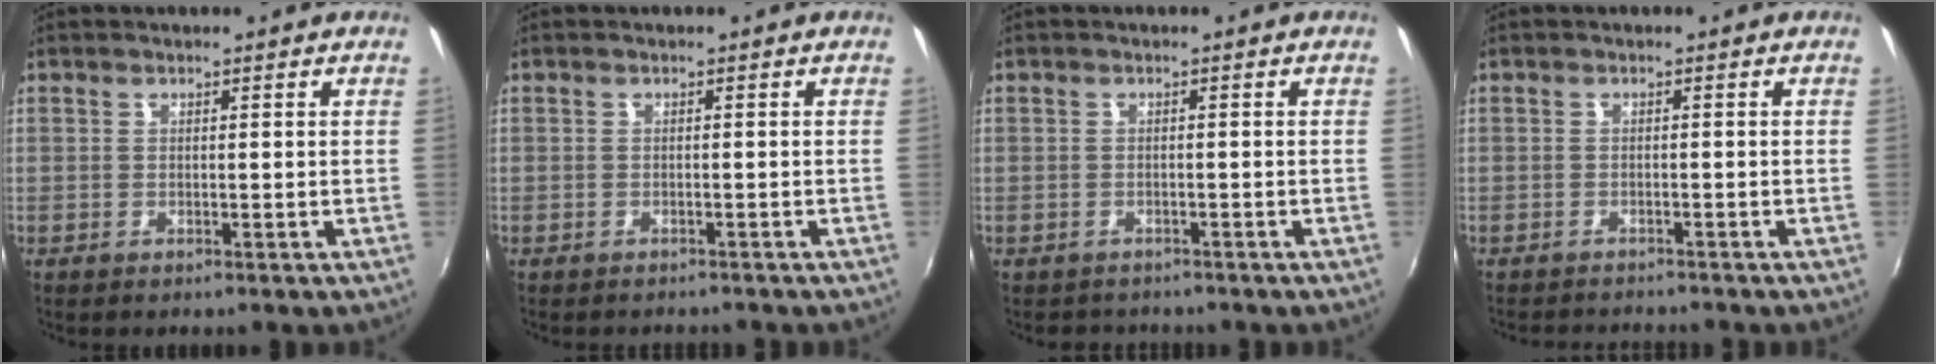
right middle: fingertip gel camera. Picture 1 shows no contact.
{"total": 2.2, "force": [-2.0, 0.6, 0.5], "torque": [-0.014, -0.013, -0.028]}
{"total": 2.4, "force": [-2.0, 1.2, 0.2], "torque": [-0.009, -0.007, -0.030]}
{"total": 4.3, "force": [-4.2, 0.6, 1.0], "torque": [-0.032, -0.014, -0.065]}